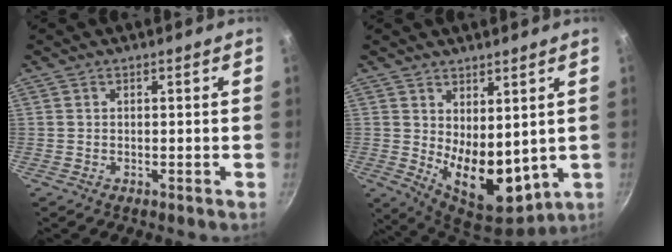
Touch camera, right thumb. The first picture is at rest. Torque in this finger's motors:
{"motor_torque": [-0.55, 1.67, 0.94, 0.02, 0.14]}